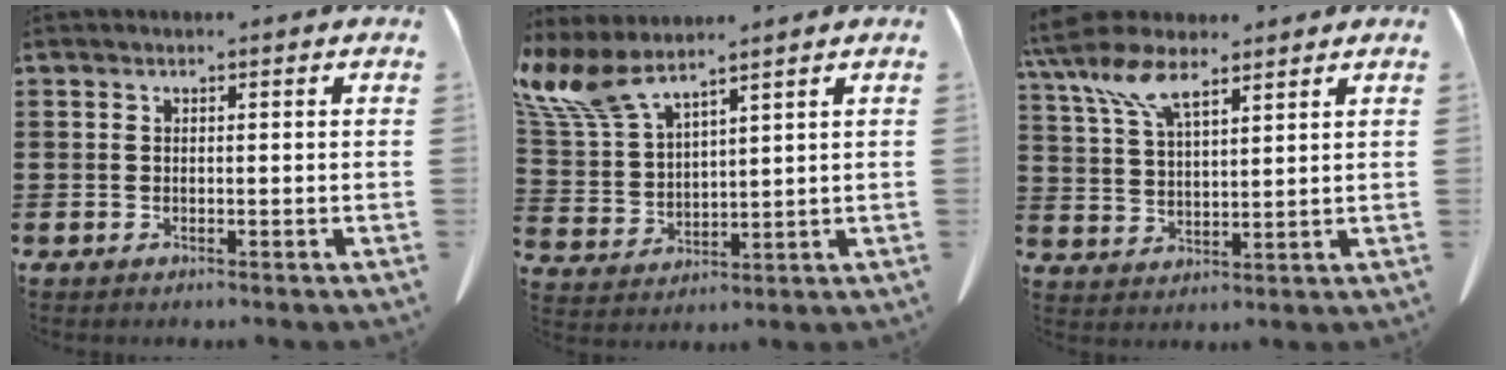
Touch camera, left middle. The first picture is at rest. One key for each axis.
{"total": 8.3, "fx": 6.3, "fy": 2.2, "fz": 5.0, "tx": -0.131, "ty": -0.026, "tz": 0.114}
{"total": 9.3, "fx": 6.5, "fy": 3.2, "fz": 5.8, "tx": -0.138, "ty": -0.011, "tz": 0.117}